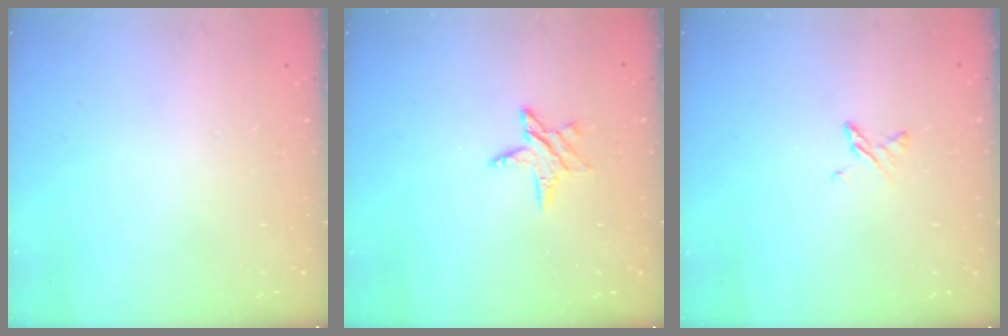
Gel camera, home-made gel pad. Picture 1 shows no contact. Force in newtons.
{"total": 4.8, "press": 4.8, "slide": 0.5}
{"total": 3.4, "press": 3.4, "slide": 0.5}